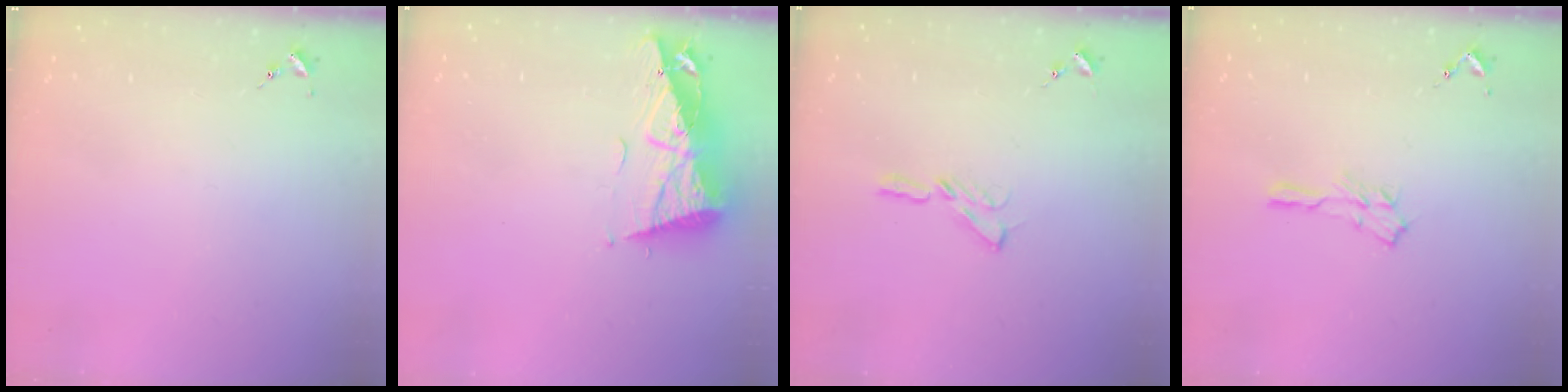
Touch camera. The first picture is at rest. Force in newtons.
{"total": 11.0, "press": 10.9, "slide": 1.3}
{"total": 4.0, "press": 4.0, "slide": 0.4}
{"total": 5.1, "press": 5.1, "slide": 0.6}